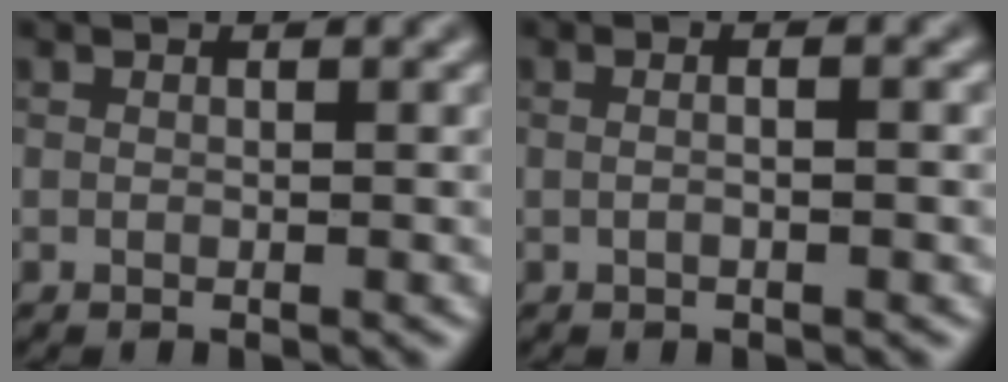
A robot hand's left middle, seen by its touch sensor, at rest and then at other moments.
{"total": 3.6, "force": [1.1, 1.8, 2.9], "torque": [-0.012, 0.022, -0.018]}